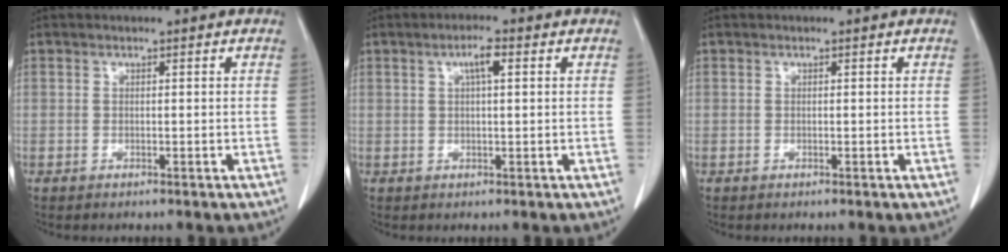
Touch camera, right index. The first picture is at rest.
{"total": 3.0, "force": [1.1, 0.5, 2.8], "torque": [-0.050, 0.006, 0.017]}
{"total": 0.0}